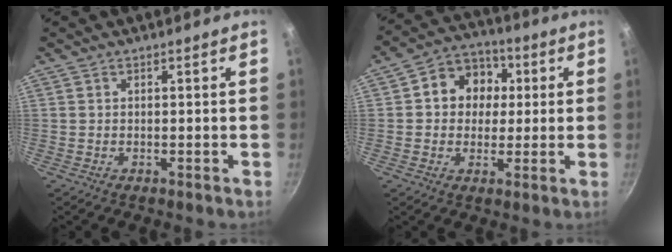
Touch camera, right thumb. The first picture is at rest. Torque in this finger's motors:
{"motor_torque": [-0.38, 0.56, 0.18, -0.03, 0.11]}